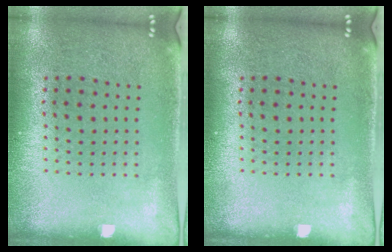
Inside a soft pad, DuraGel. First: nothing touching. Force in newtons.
{"total": 0.0}